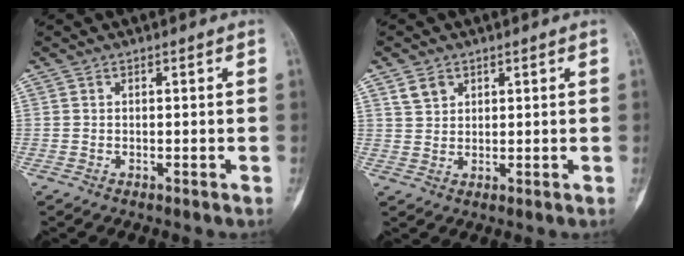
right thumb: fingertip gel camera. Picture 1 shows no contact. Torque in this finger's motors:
{"motor_torque": [-0.40, 0.33, 0.08, -0.09, -0.03]}